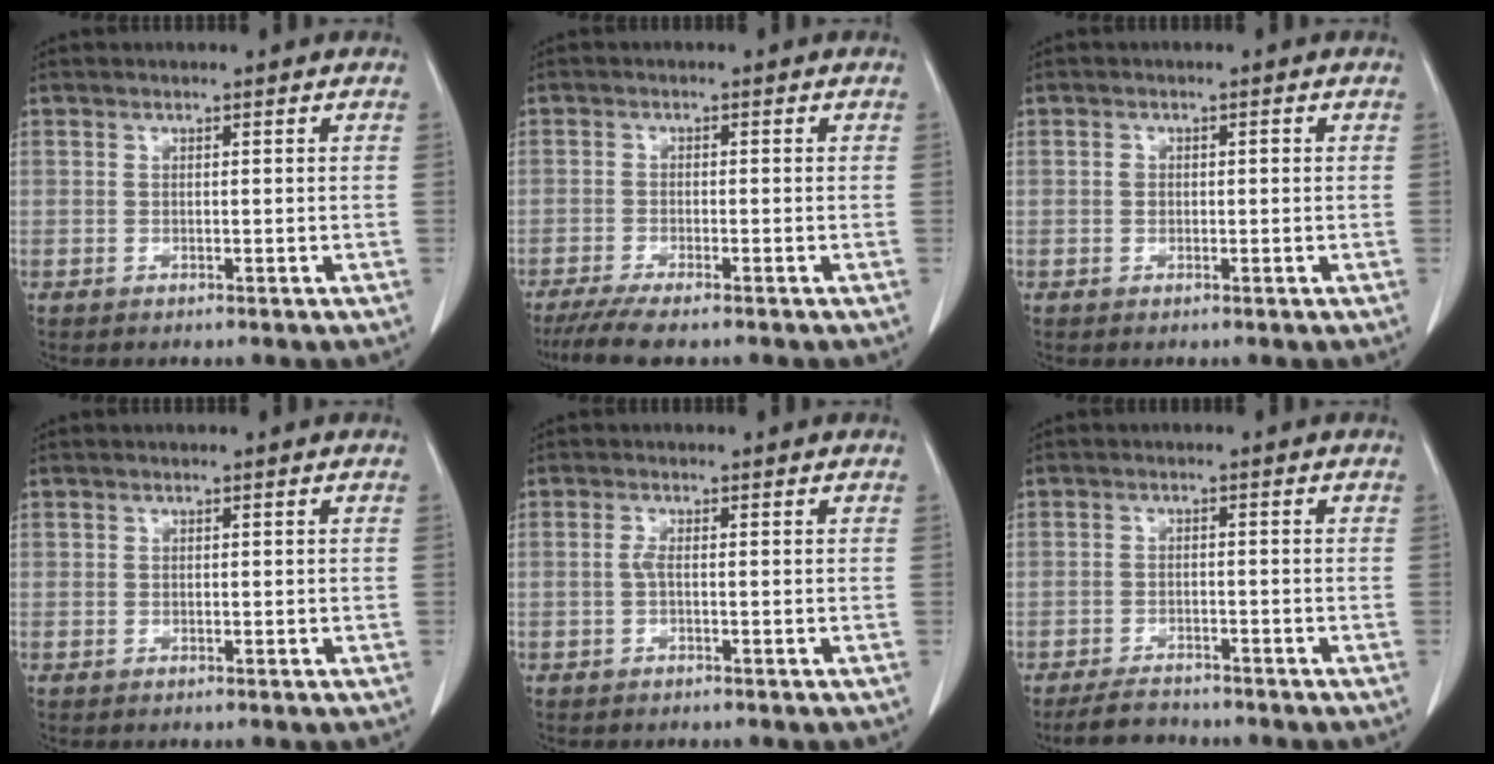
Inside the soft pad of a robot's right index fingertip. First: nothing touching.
{"total": 6.4, "force": [-5.1, 0.6, 3.9], "torque": [-0.064, -0.015, -0.083]}
{"total": 1.1, "force": [0.0, 0.9, 0.6], "torque": [-0.011, 0.007, 0.002]}
{"total": 0.0}
{"total": 1.1, "force": [-0.2, 0.1, 1.1], "torque": [-0.022, 0.003, -0.005]}
{"total": 3.9, "force": [-3.6, 1.3, 0.8], "torque": [-0.018, -0.006, -0.060]}